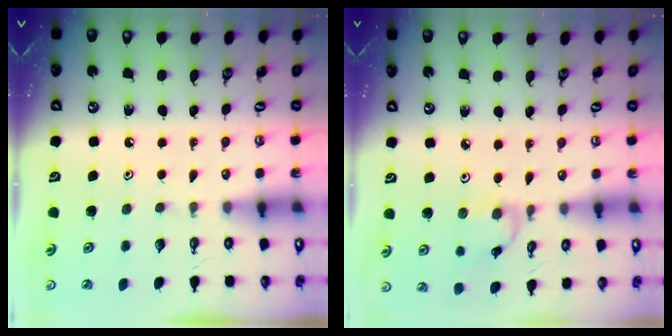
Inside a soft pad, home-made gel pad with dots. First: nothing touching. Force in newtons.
{"total": 2.6, "press": 2.6, "slide": 0.3}